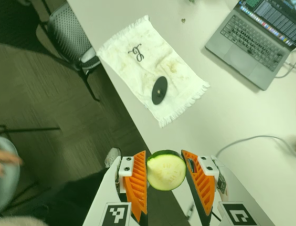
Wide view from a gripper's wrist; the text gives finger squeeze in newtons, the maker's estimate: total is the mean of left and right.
{"total": 9.2, "left": 9.1, "right": 9.4}